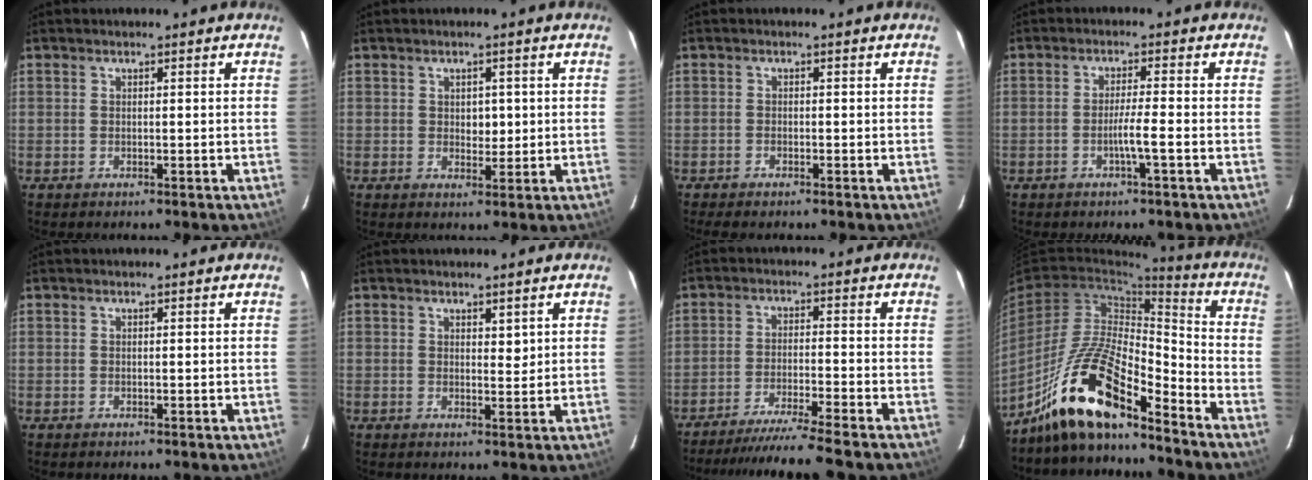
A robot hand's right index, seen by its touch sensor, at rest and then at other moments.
{"total": 2.8, "force": [0.3, 1.9, 2.1], "torque": [-0.029, 0.000, 0.010]}
{"total": 2.4, "force": [-1.8, 0.7, 1.3], "torque": [-0.026, -0.005, -0.026]}
{"total": 3.5, "force": [-1.3, -0.5, 3.2], "torque": [-0.055, -0.002, -0.026]}
{"total": 0.0}
{"total": 1.8, "force": [0.9, 0.8, 1.3], "torque": [-0.021, -0.003, 0.017]}
{"total": 11.9, "force": [-10.6, -1.6, 5.4], "torque": [-0.063, -0.031, -0.166]}
{"total": 15.6, "force": [-11.7, 3.3, 9.9], "torque": [-0.186, 0.011, -0.213]}